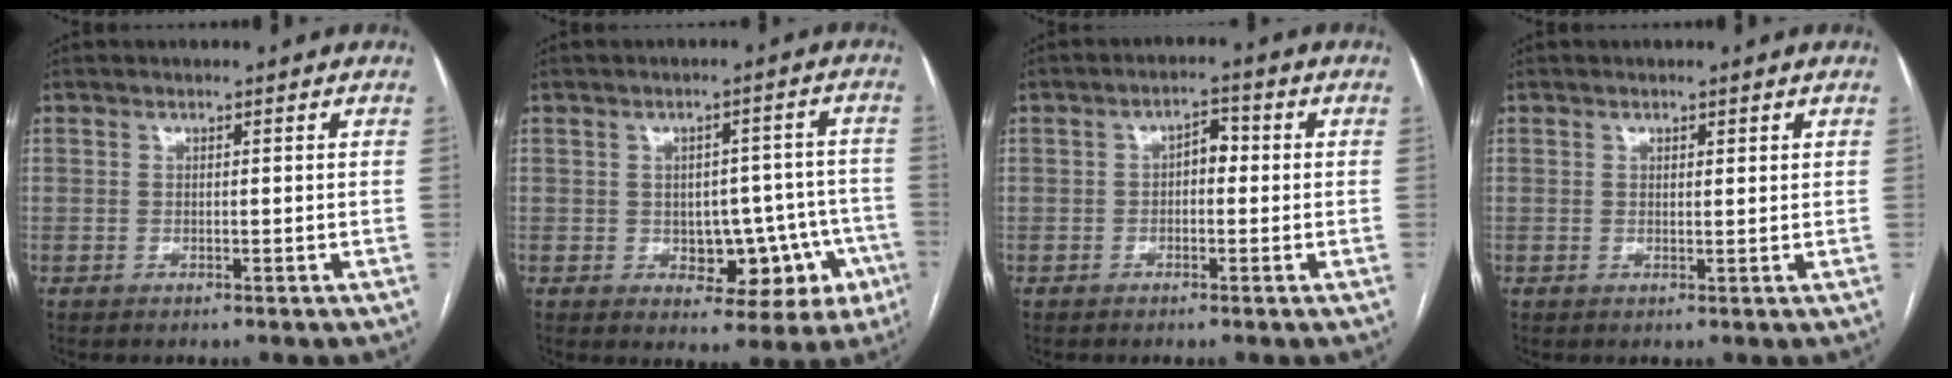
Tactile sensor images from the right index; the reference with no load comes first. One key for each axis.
{"total": 10.3, "fx": -3.2, "fy": 6.4, "fz": 7.4, "tx": -0.068, "ty": 0.033, "tz": -0.027}
{"total": 3.0, "fx": -0.1, "fy": 1.7, "fz": 2.5, "tx": -0.035, "ty": 0.018, "tz": -0.005}
{"total": 0.9, "fx": 0.6, "fy": 0.2, "fz": 0.6, "tx": -0.011, "ty": -0.002, "tz": 0.008}